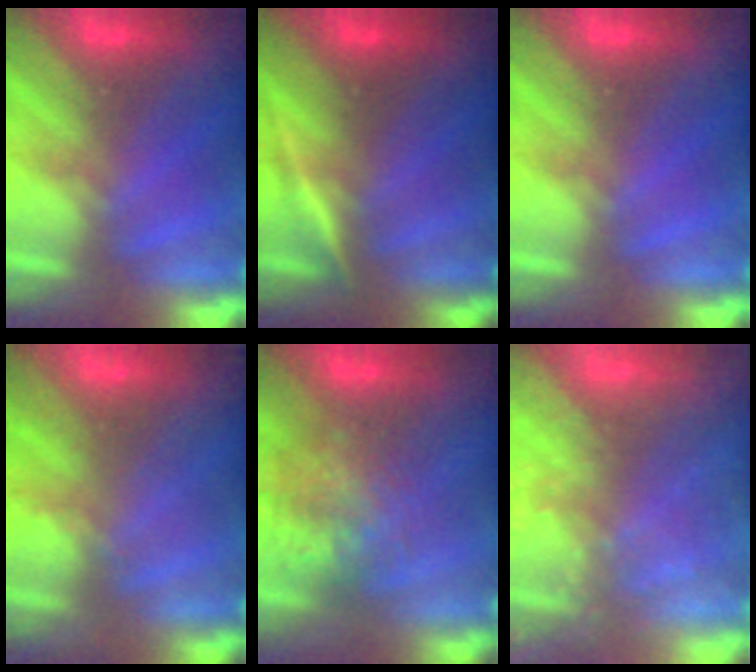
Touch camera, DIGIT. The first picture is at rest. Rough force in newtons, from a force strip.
{"total": 3.3}
{"total": 0.0}
{"total": 2.0}
{"total": 7.3}
{"total": 10.8}